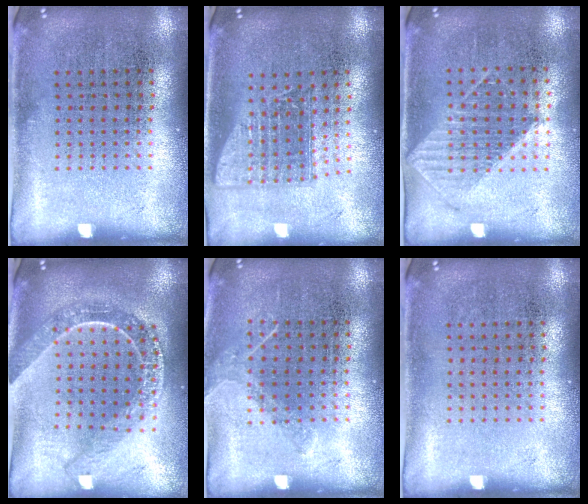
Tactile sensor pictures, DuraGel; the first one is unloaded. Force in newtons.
{"total": 1.6, "press": 1.2, "slide": 1.0}
{"total": 1.1, "press": 1.0, "slide": 0.3}
{"total": 2.2, "press": 1.9, "slide": 1.1}
{"total": 0.9, "press": 0.9, "slide": 0.4}
{"total": 0.0}